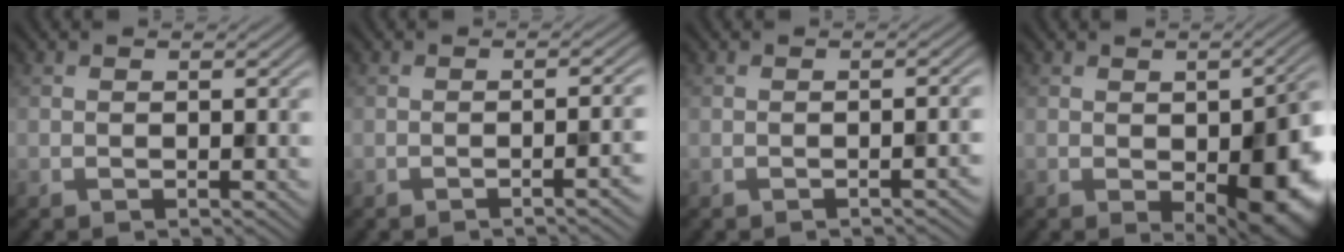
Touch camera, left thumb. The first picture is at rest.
{"total": 3.3, "force": [-1.2, 0.7, 3.0], "torque": [-0.028, 0.008, -0.025]}
{"total": 1.5, "force": [-0.8, 0.3, 1.3], "torque": [-0.014, 0.006, -0.014]}
{"total": 11.0, "force": [-2.5, 5.5, 9.1], "torque": [-0.110, -0.032, -0.020]}